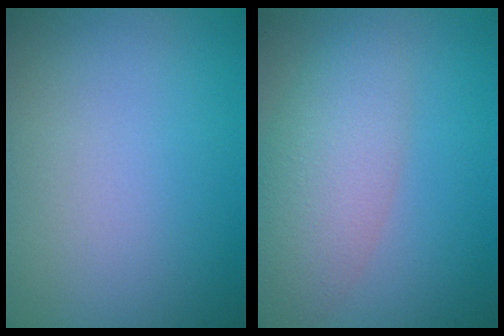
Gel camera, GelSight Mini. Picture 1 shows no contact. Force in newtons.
{"total": 5.4, "press": 5.4, "slide": 0.2}